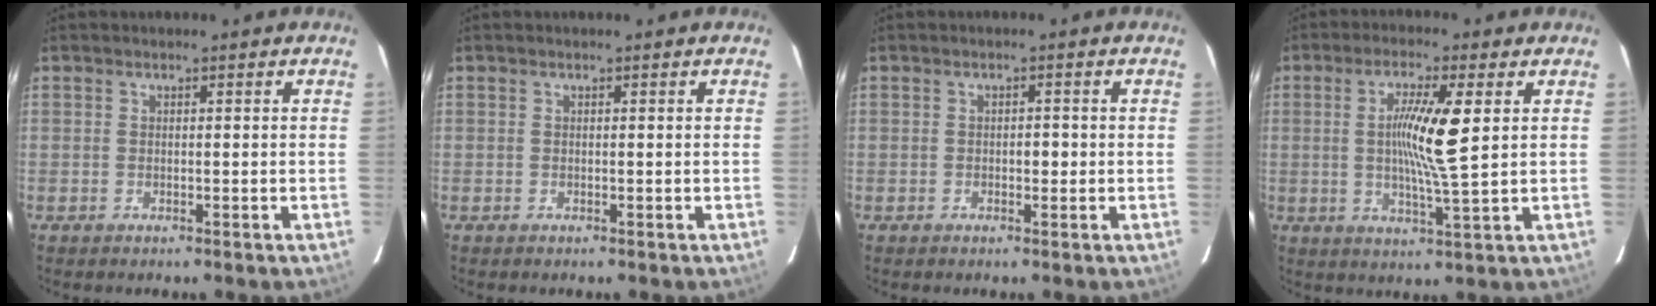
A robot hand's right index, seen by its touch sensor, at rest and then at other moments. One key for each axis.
{"total": 0.0}
{"total": 1.4, "fx": -0.2, "fy": 0.8, "fz": 1.2, "tx": -0.015, "ty": 0.003, "tz": -0.004}
{"total": 9.0, "fx": 1.5, "fy": -0.3, "fz": 8.9, "tx": -0.167, "ty": -0.008, "tz": 0.026}